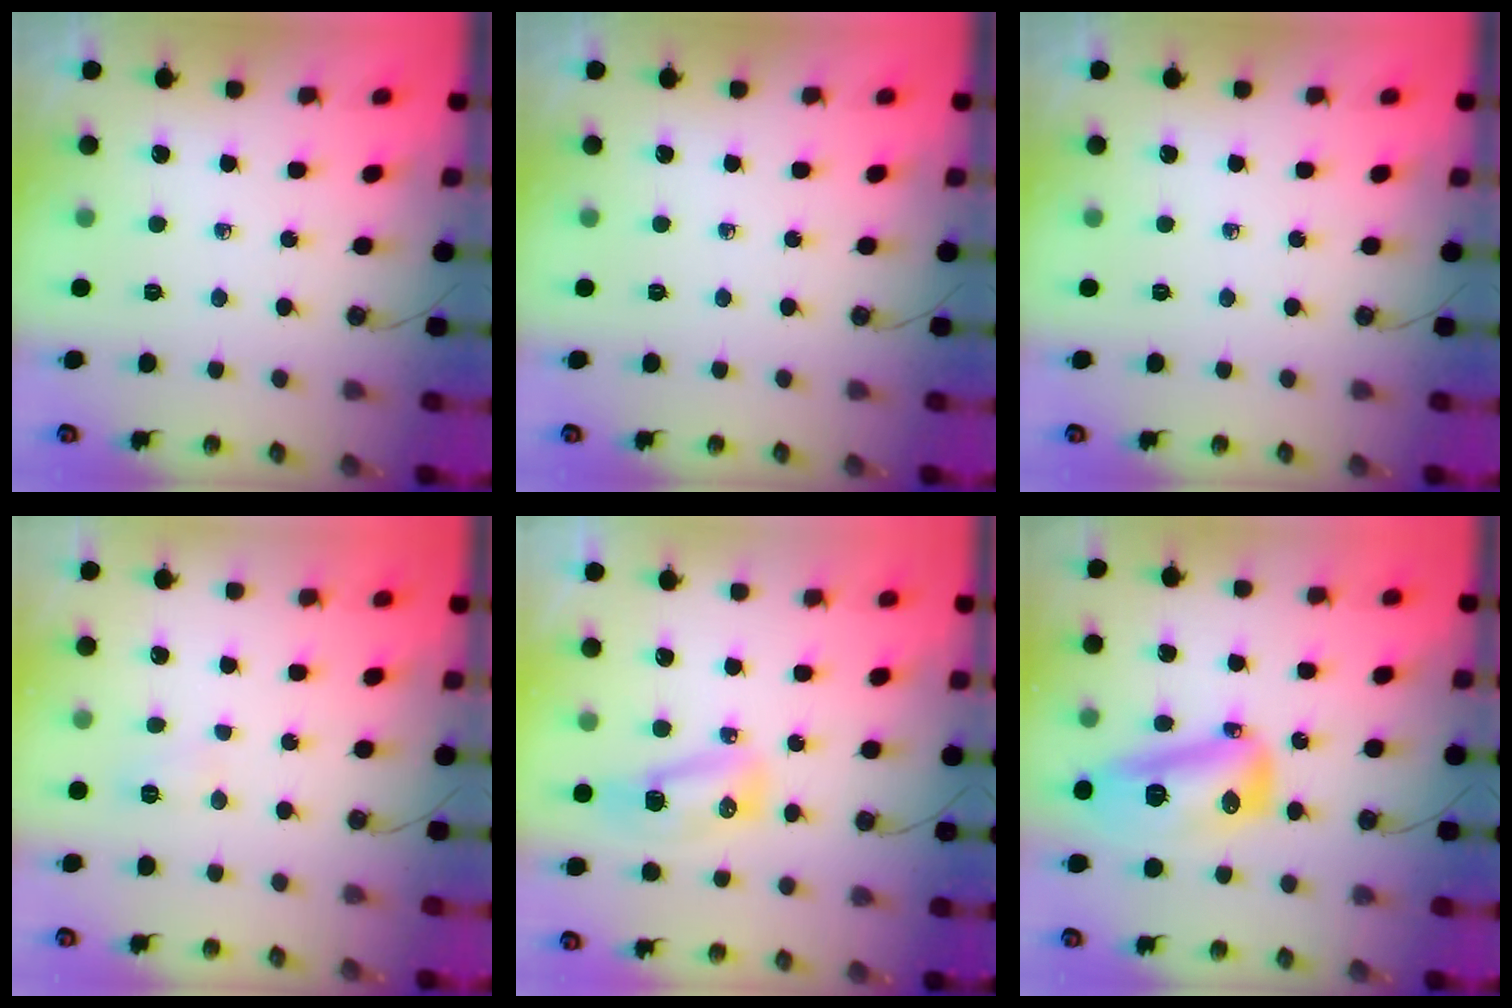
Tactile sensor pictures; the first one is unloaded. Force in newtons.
{"total": 0.0}
{"total": 0.0}
{"total": 5.9, "press": 5.9, "slide": 0.6}
{"total": 14.0, "press": 10.2, "slide": 9.5}
{"total": 14.3, "press": 14.2, "slide": 1.2}